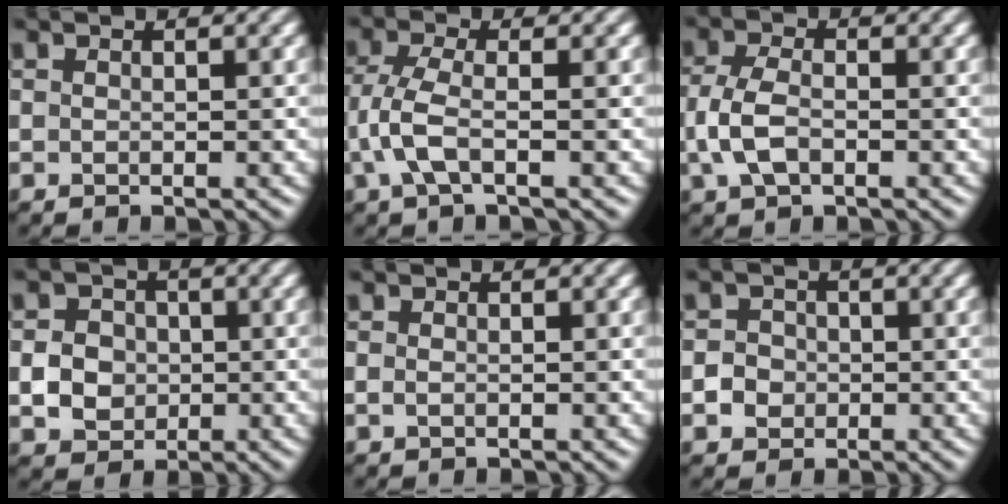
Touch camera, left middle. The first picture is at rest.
{"total": 3.5, "force": [-0.7, 1.3, 3.2], "torque": [-0.081, 0.004, -0.020]}
{"total": 3.6, "force": [-0.7, 2.1, 2.8], "torque": [-0.066, 0.002, -0.019]}
{"total": 3.4, "force": [-0.4, 3.0, 1.6], "torque": [-0.026, -0.001, -0.009]}
{"total": 0.6, "force": [0.0, 0.3, 0.5], "torque": [-0.014, -0.002, -0.002]}
{"total": 2.1, "force": [-0.4, 1.9, 0.7], "torque": [-0.001, 0.000, -0.010]}